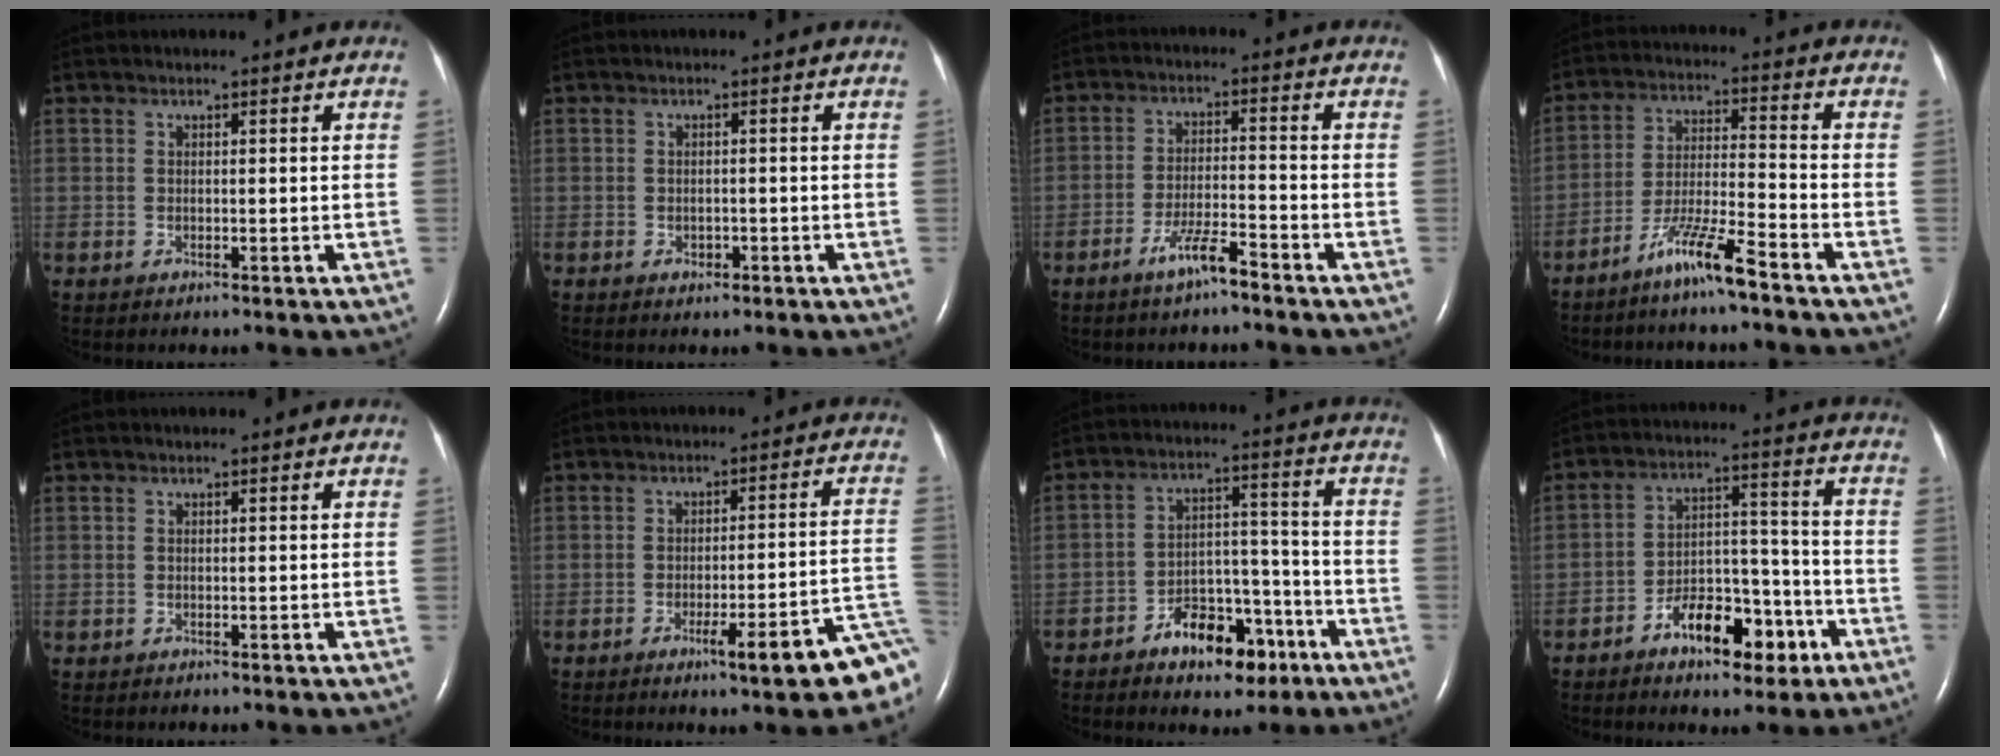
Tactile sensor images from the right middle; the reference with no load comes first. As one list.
[{"total": 1.1, "force": [-0.6, 0.7, 0.6], "torque": [-0.011, 0.001, -0.006]}, {"total": 5.0, "force": [-3.9, 0.3, 3.2], "torque": [-0.067, -0.006, -0.074]}, {"total": 8.0, "force": [-6.1, -0.3, 5.3], "torque": [-0.104, -0.017, -0.119]}, {"total": 0.0}, {"total": 10.1, "force": [-6.3, 0.5, 7.9], "torque": [-0.072, 0.010, -0.079]}, {"total": 10.2, "force": [-6.3, 5.0, 6.2], "torque": [-0.095, 0.026, -0.096]}, {"total": 11.0, "force": [-6.3, 4.7, 7.7], "torque": [-0.125, 0.027, -0.094]}]